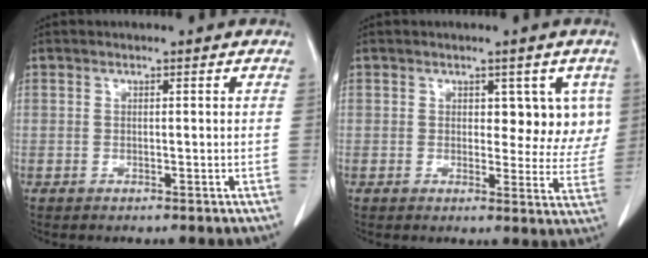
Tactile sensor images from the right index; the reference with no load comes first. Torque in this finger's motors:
{"motor_torque": [0.25, 0.26, 0.05, 0.02]}